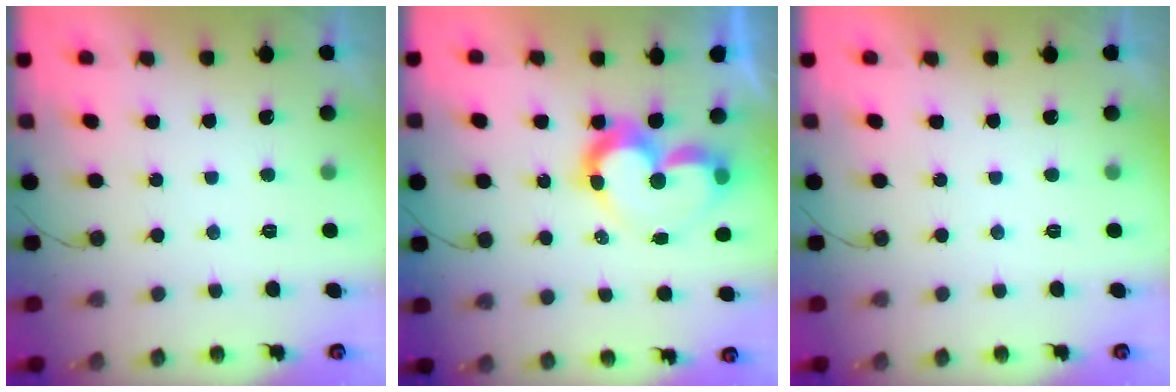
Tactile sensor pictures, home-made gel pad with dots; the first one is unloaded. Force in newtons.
{"total": 11.4, "press": 11.3, "slide": 1.1}
{"total": 1.7, "press": 1.7, "slide": 0.0}